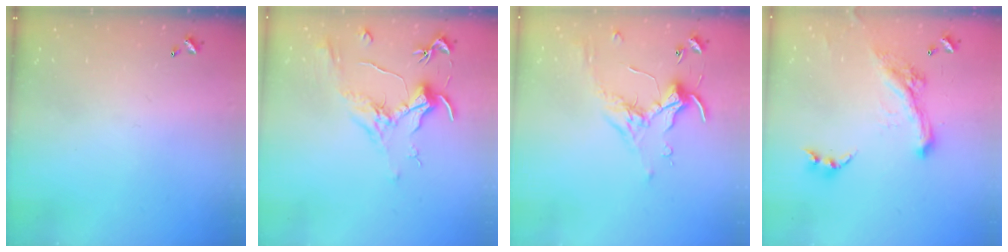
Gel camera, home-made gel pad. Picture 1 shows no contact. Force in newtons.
{"total": 1.9, "press": 1.7, "slide": 0.9}
{"total": 0.5, "press": 0.4, "slide": 0.4}
{"total": 3.2, "press": 2.9, "slide": 1.2}